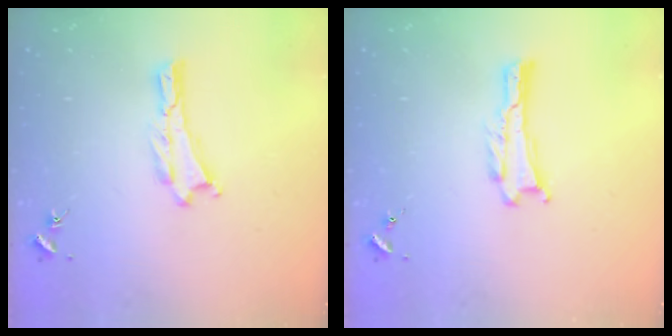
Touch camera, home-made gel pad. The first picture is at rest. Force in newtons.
{"total": 0.0}